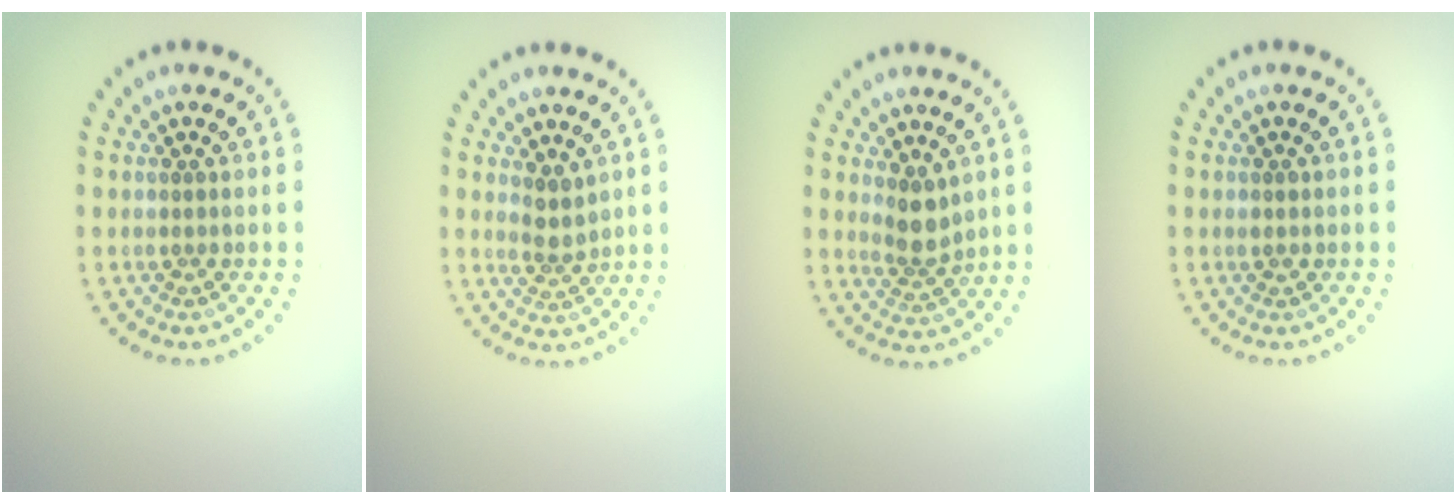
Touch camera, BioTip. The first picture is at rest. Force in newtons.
{"total": 1.9, "press": 1.5, "slide": 1.1}
{"total": 2.4, "press": 2.0, "slide": 1.4}
{"total": 0.9, "press": 0.9, "slide": 0.1}